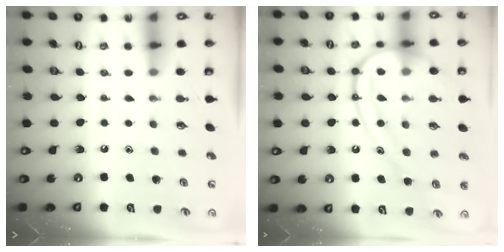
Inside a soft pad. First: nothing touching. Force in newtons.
{"total": 17.4, "press": 17.4, "slide": 1.6}